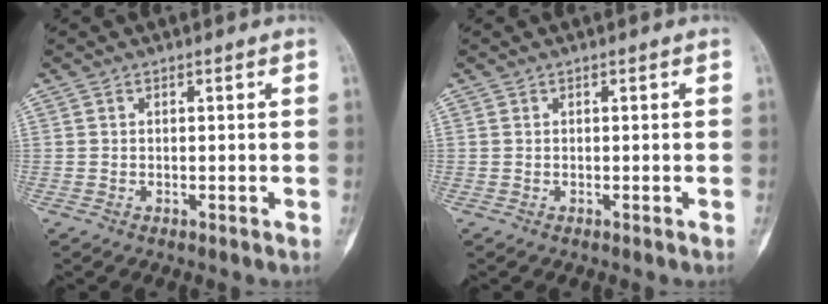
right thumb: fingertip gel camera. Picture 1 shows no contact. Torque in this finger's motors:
{"motor_torque": [0.08, 0.08, 0.03, -0.03, 0.03]}